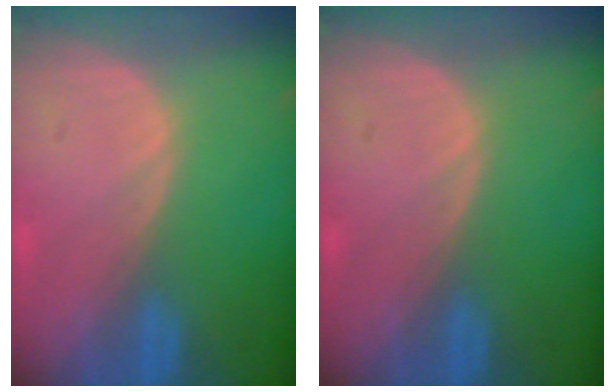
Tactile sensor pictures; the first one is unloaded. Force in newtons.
{"total": 0.0}